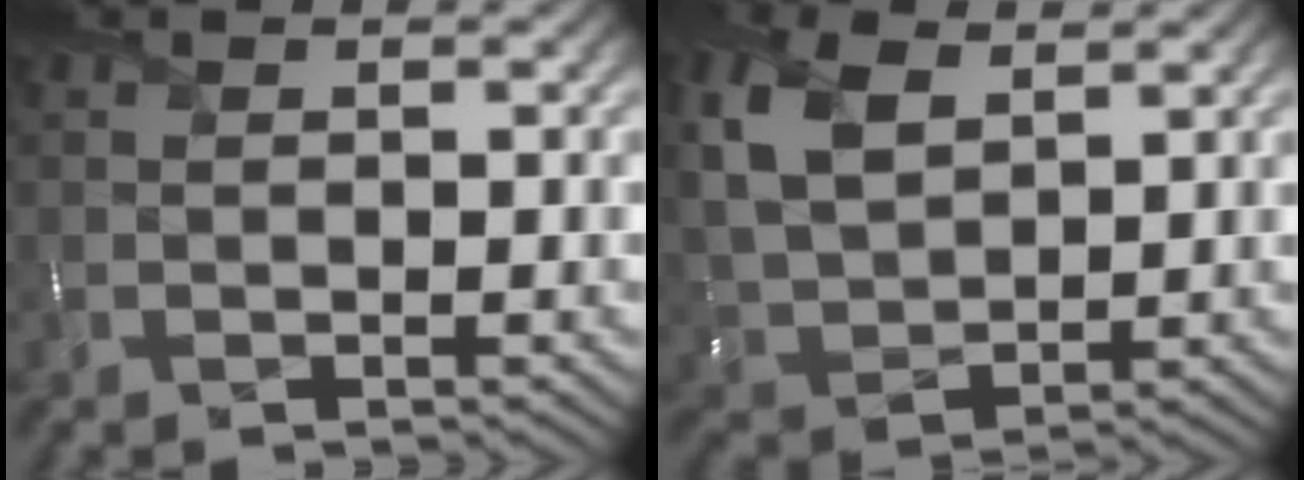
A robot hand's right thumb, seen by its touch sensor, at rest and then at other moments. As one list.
[{"total": 9.4, "force": [4.0, 5.6, 6.5], "torque": [-0.194, 0.014, 0.084]}]